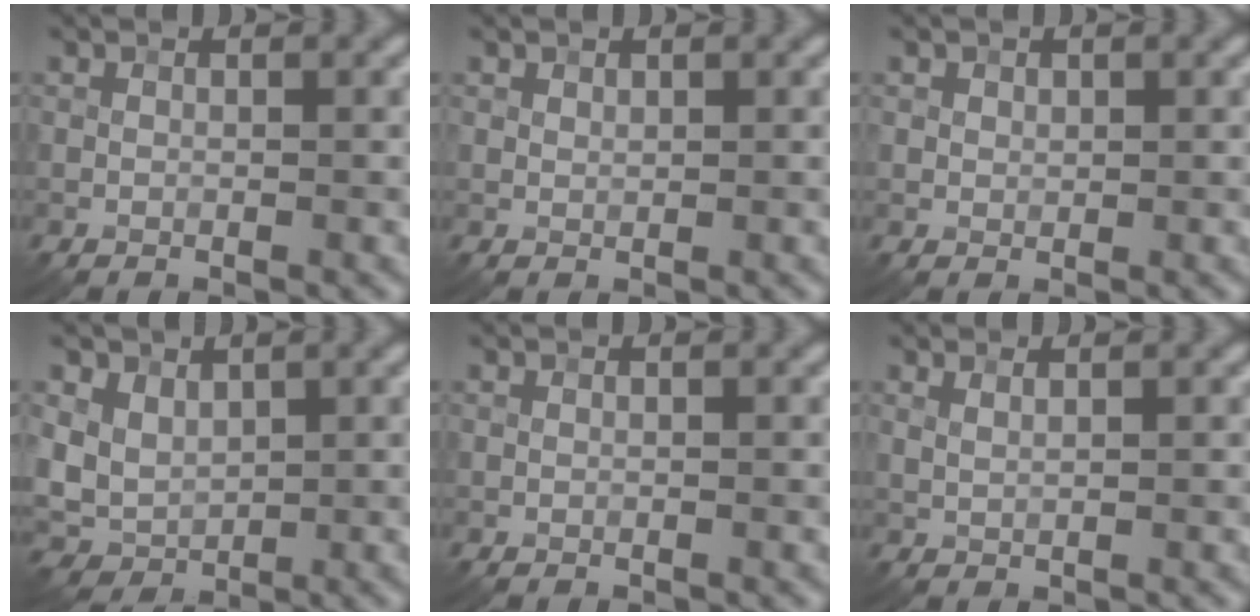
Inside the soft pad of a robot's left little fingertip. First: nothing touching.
{"total": 0.6, "force": [0.5, 0.4, 0.1], "torque": [-0.001, 0.000, 0.010]}
{"total": 0.9, "force": [0.4, 0.7, 0.2], "torque": [0.001, -0.003, 0.009]}
{"total": 4.6, "force": [1.5, 3.6, 2.3], "torque": [-0.056, -0.002, 0.034]}
{"total": 0.0}
{"total": 1.3, "force": [0.9, 0.4, 0.8], "torque": [-0.011, -0.002, 0.009]}